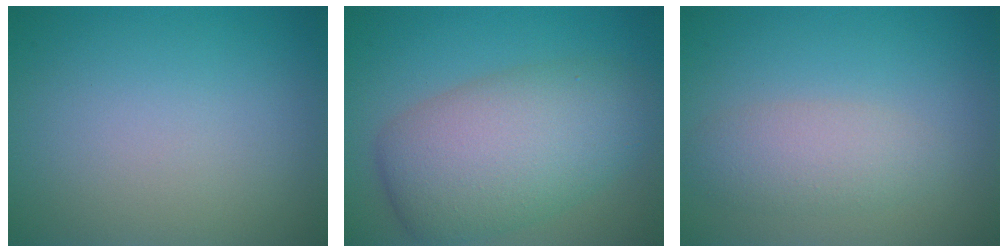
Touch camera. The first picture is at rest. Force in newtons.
{"total": 8.3, "press": 8.3, "slide": 0.3}
{"total": 2.9, "press": 2.9, "slide": 0.1}